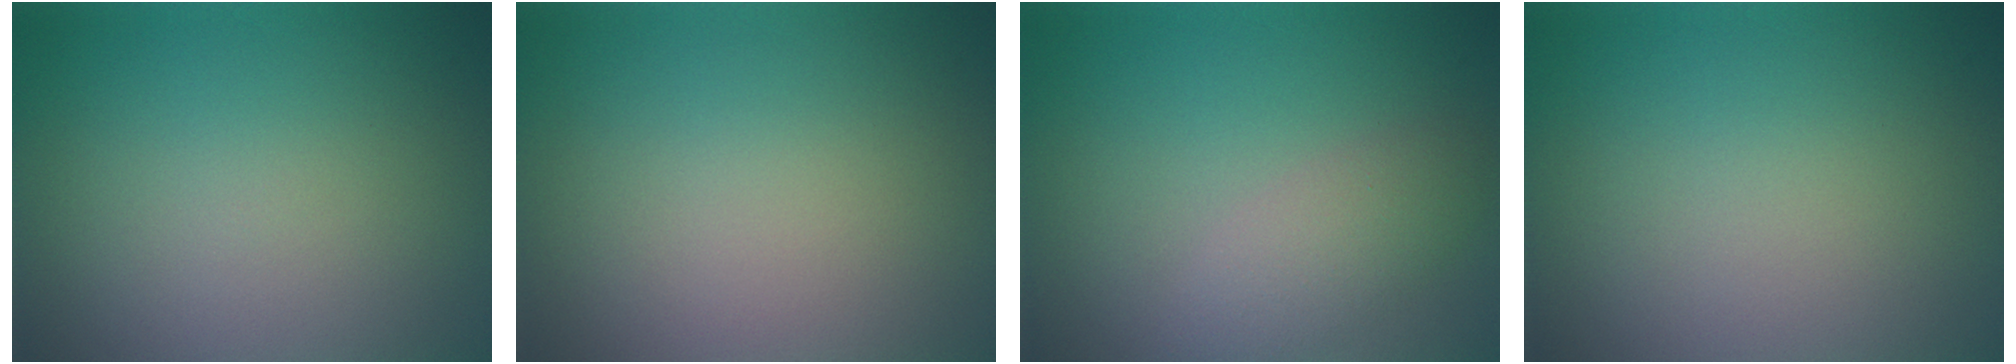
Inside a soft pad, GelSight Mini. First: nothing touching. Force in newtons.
{"total": 0.0}
{"total": 2.6, "press": 2.6, "slide": 0.2}
{"total": 0.0}